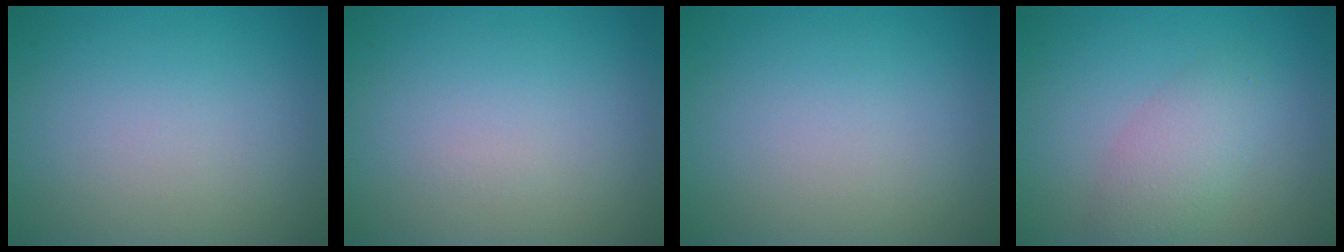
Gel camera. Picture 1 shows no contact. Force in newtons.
{"total": 0.0}
{"total": 0.0}
{"total": 3.0, "press": 3.0, "slide": 0.1}